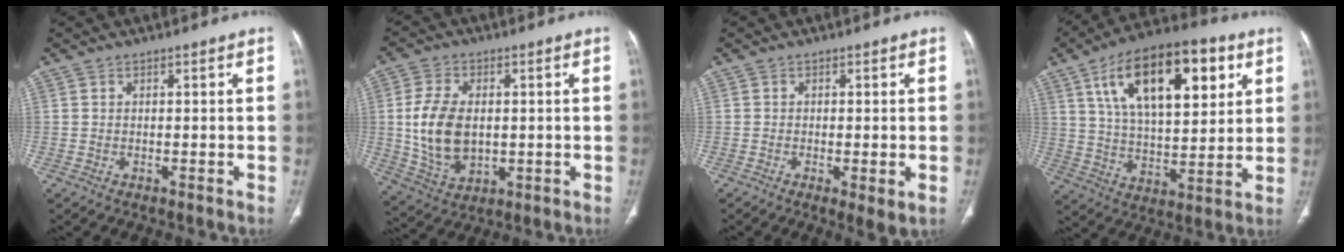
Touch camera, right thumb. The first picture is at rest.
{"total": 12.3, "force": [0.3, 7.8, 9.4], "torque": [-0.177, -0.008, 0.018]}
{"total": 3.8, "force": [-1.1, 0.9, 3.5], "torque": [-0.064, -0.014, -0.019]}
{"total": 23.2, "force": [9.5, 10.8, 18.2], "torque": [-0.272, -0.014, 0.157]}